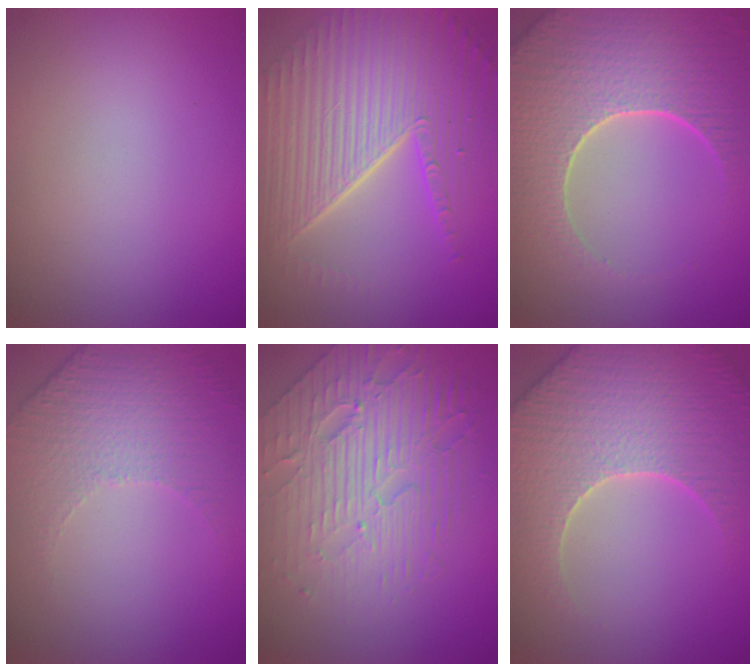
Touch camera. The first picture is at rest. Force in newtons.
{"total": 9.9, "press": 6.3, "slide": 7.7}
{"total": 8.6, "press": 6.4, "slide": 5.7}
{"total": 5.0, "press": 3.3, "slide": 3.8}
{"total": 6.8, "press": 4.9, "slide": 4.7}
{"total": 7.8, "press": 7.5, "slide": 2.1}